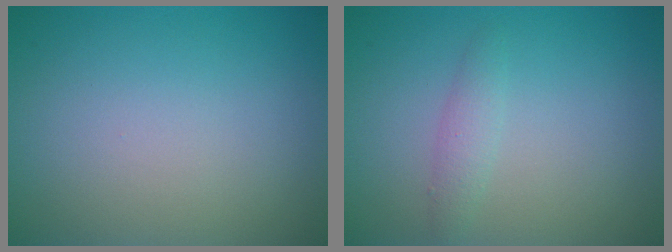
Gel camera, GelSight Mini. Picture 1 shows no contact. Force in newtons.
{"total": 1.4, "press": 1.4, "slide": 0.0}